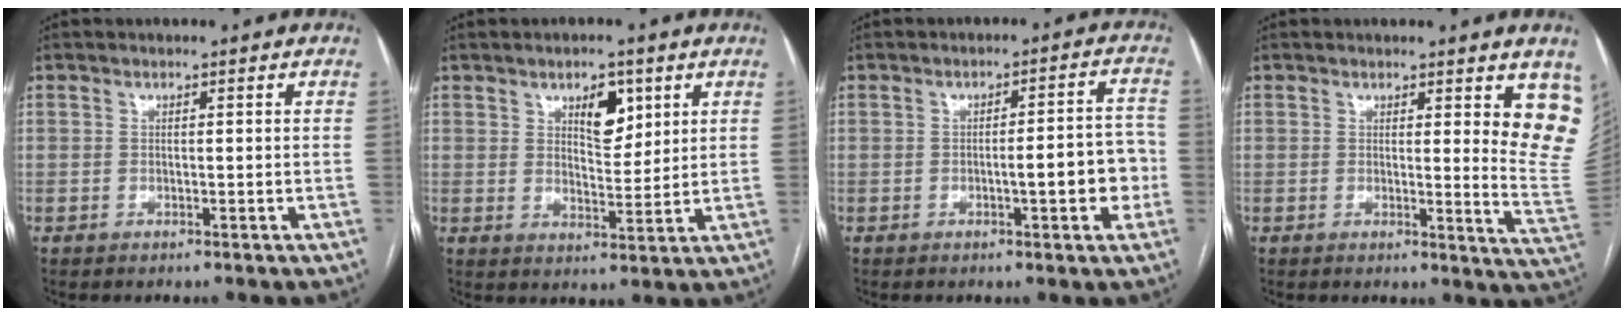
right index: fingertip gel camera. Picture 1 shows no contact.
{"total": 6.1, "force": [3.1, 2.8, 4.5], "torque": [-0.070, -0.001, 0.052]}
{"total": 6.8, "force": [-1.4, 1.5, 6.5], "torque": [-0.081, 0.019, -0.016]}
{"total": 8.8, "force": [4.9, 1.2, 7.2], "torque": [-0.074, -0.028, 0.039]}